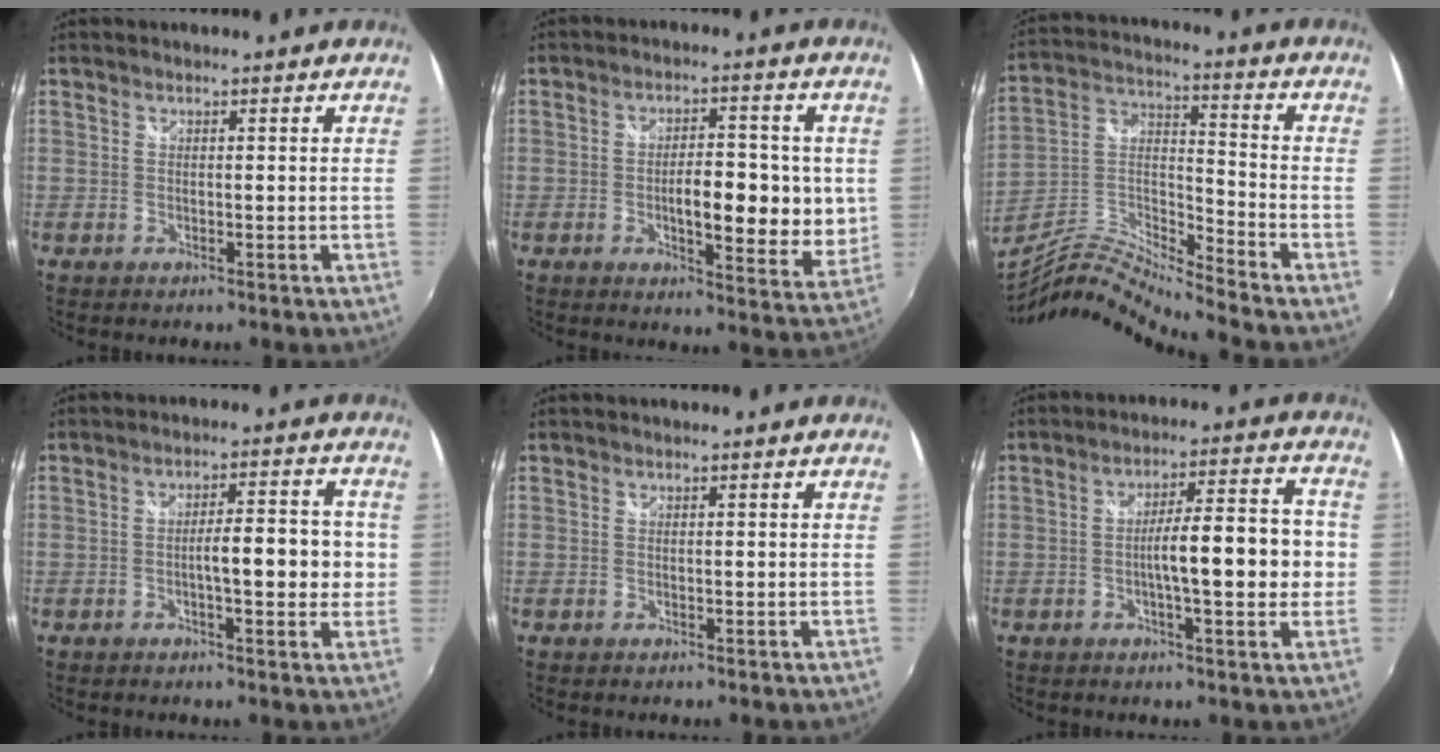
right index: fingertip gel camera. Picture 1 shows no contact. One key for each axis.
{"total": 12.7, "fx": -0.2, "fy": 4.8, "fz": 11.7, "tx": -0.178, "ty": -0.008, "tz": -0.007}
{"total": 12.5, "fx": -10.8, "fy": -0.5, "fz": 6.3, "tx": -0.131, "ty": -0.003, "tz": -0.219}
{"total": 8.7, "fx": -0.9, "fy": 2.4, "fz": 8.3, "tx": -0.134, "ty": 0.006, "tz": -0.013}
{"total": 0.6, "fx": 0.1, "fy": 0.2, "fz": 0.5, "tx": -0.008, "ty": -0.001, "tz": 0.000}
{"total": 12.0, "fx": -1.3, "fy": 2.4, "fz": 11.7, "tx": -0.185, "ty": 0.010, "tz": -0.022}